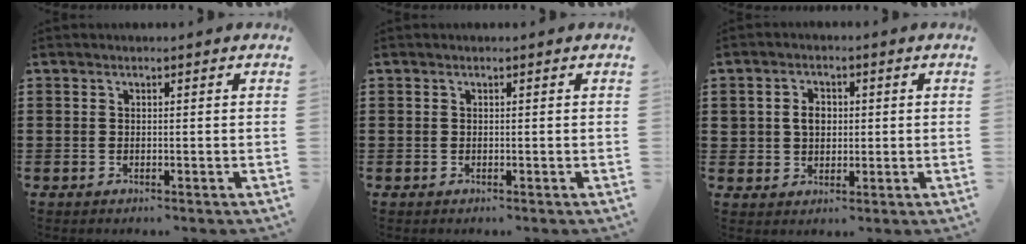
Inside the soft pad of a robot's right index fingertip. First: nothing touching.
{"total": 0.0}
{"total": 3.3, "force": [0.3, 2.8, 1.9], "torque": [-0.045, 0.012, 0.002]}